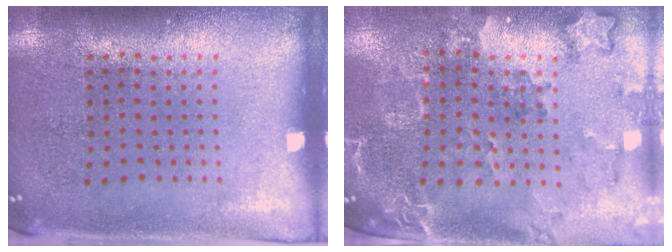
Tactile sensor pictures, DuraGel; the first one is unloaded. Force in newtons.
{"total": 2.1, "press": 1.9, "slide": 0.9}